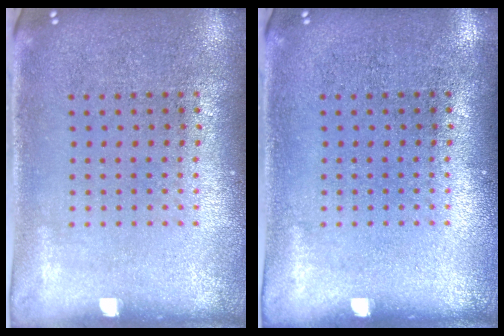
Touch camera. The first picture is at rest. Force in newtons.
{"total": 0.0}